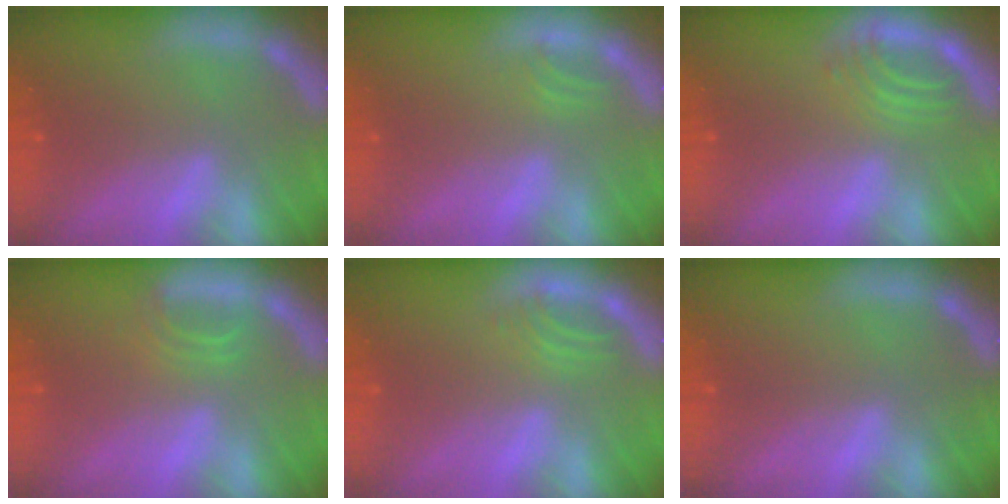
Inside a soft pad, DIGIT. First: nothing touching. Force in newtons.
{"total": 0.9}
{"total": 3.4}
{"total": 1.9}
{"total": 2.0}
{"total": 0.0}